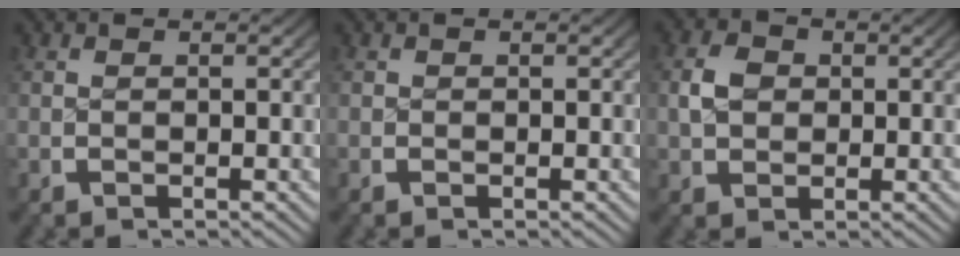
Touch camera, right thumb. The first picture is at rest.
{"total": 0.0}
{"total": 2.9, "force": [0.7, 2.6, 1.0], "torque": [-0.022, -0.005, 0.016]}